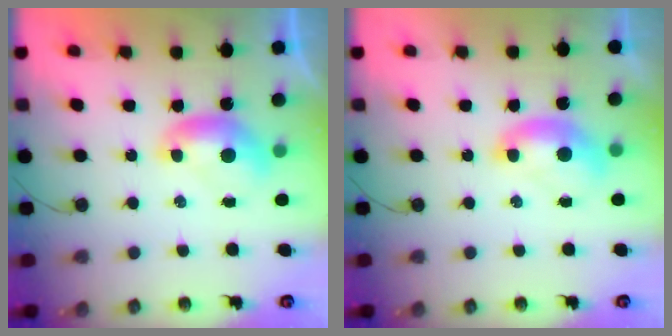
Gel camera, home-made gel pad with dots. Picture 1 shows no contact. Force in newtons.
{"total": 1.4, "press": 1.4, "slide": 0.3}